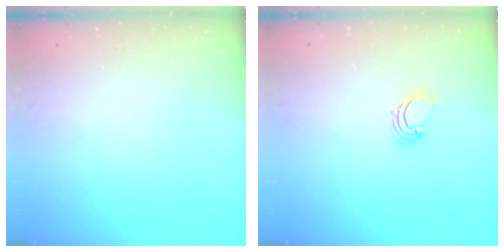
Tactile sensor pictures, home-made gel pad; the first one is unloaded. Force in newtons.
{"total": 1.6, "press": 1.6, "slide": 0.2}